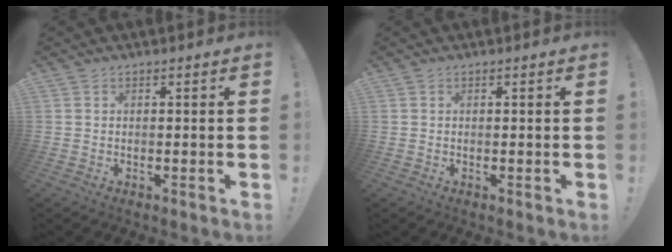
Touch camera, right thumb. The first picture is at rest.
{"total": 0.0}